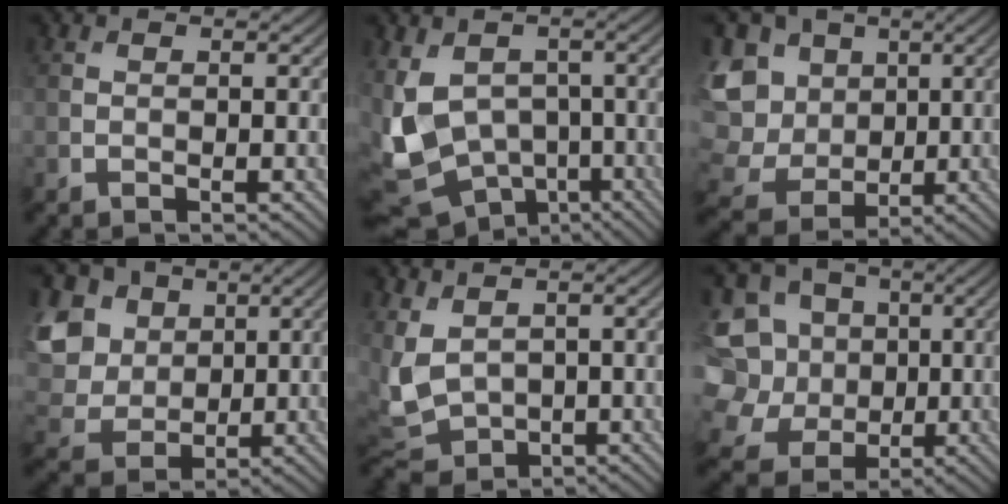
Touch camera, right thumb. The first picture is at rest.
{"total": 12.2, "force": [-3.1, 9.0, 7.7], "torque": [-0.195, -0.036, -0.038]}
{"total": 12.0, "force": [1.4, 10.5, 5.7], "torque": [-0.207, -0.005, 0.024]}
{"total": 11.8, "force": [2.9, 9.7, 6.0], "torque": [-0.206, 0.019, 0.053]}
{"total": 6.0, "force": [1.2, 4.1, 4.2], "torque": [-0.131, -0.013, 0.023]}
{"total": 14.4, "force": [1.0, 13.0, 6.0], "torque": [-0.239, 0.021, 0.010]}